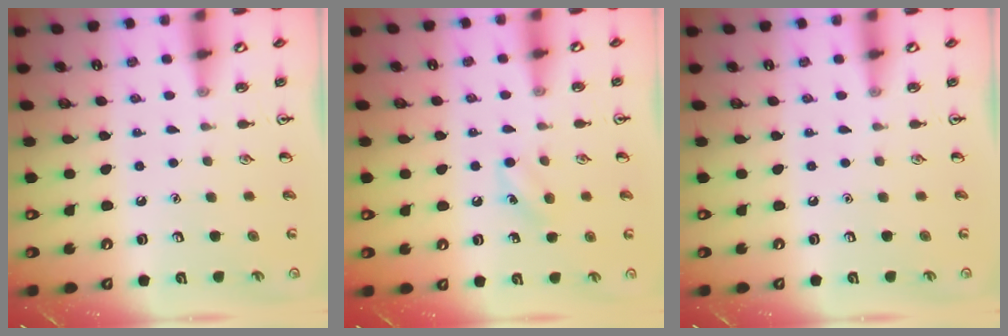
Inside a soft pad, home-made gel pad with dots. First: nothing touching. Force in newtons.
{"total": 7.2, "press": 7.0, "slide": 1.8}
{"total": 0.0}